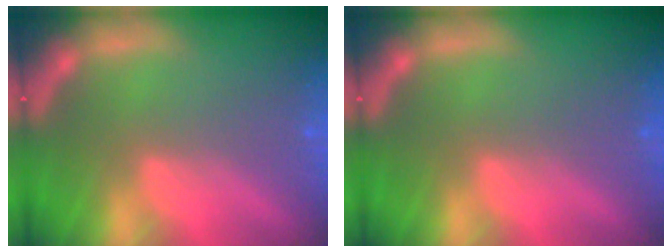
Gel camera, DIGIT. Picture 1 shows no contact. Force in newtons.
{"total": 0.0}